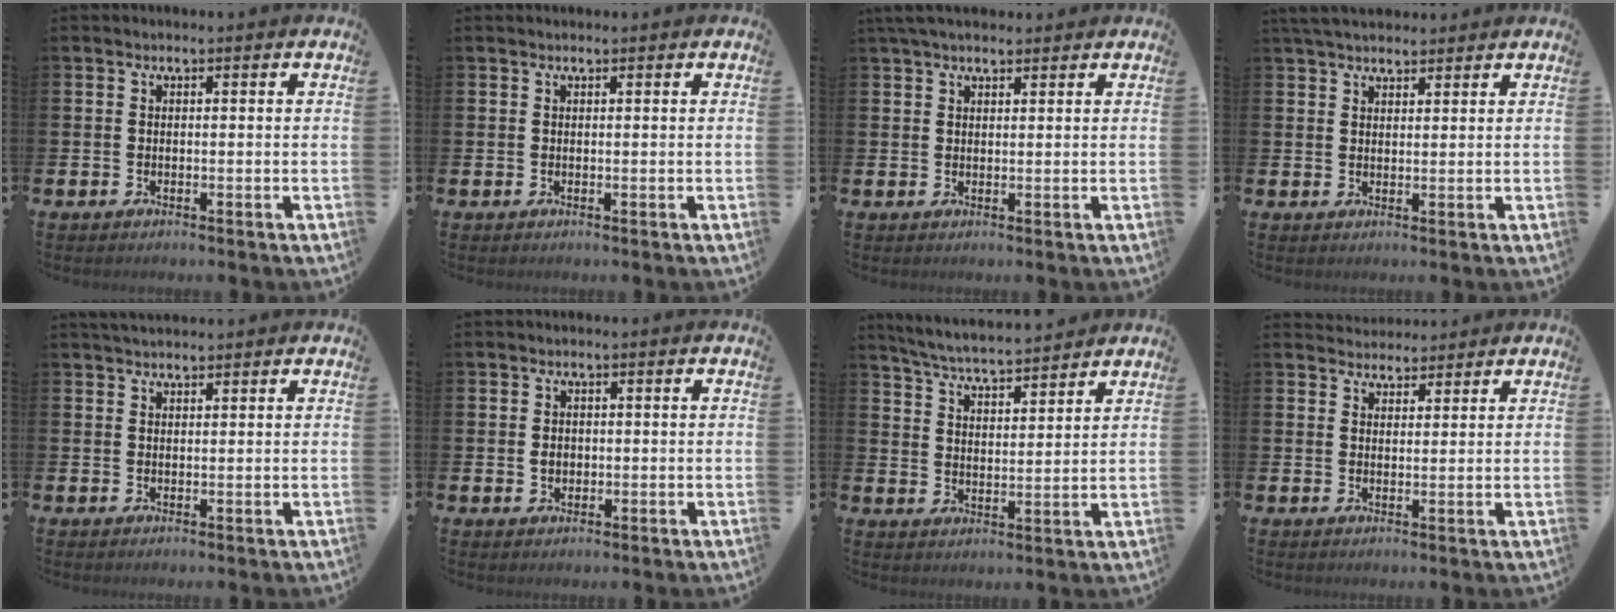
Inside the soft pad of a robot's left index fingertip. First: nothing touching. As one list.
[{"total": 0.0}, {"total": 3.0, "force": [2.5, 1.0, 1.3], "torque": [-0.022, -0.004, 0.045]}, {"total": 3.7, "force": [3.4, 1.1, 1.1], "torque": [-0.027, -0.007, 0.064]}, {"total": 2.0, "force": [1.8, 0.4, 0.5], "torque": [-0.005, -0.003, 0.032]}, {"total": 1.7, "force": [0.0, 1.4, 1.0], "torque": [-0.012, 0.006, -0.005]}, {"total": 5.5, "force": [5.4, 0.1, 0.9], "torque": [-0.042, -0.035, 0.096]}, {"total": 3.1, "force": [3.0, 0.9, -0.2], "torque": [-0.003, -0.012, 0.056]}]